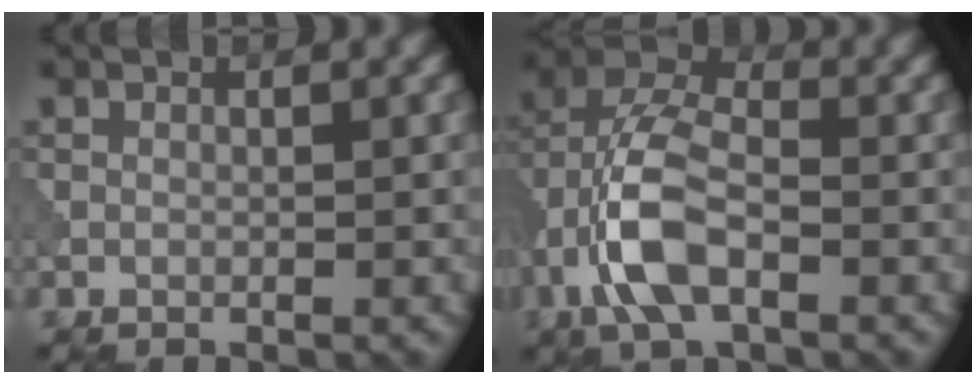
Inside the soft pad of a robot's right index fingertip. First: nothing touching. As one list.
[{"total": 7.0, "force": [-2.3, 3.5, 5.6], "torque": [-0.118, 0.013, -0.051]}]